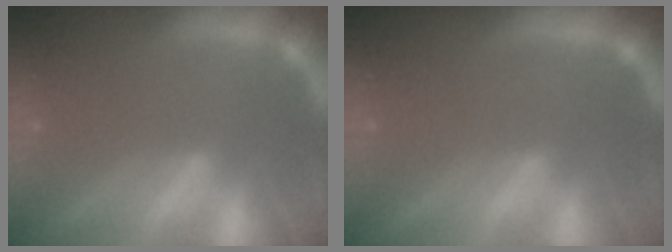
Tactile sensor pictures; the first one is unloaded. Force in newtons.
{"total": 0.0}